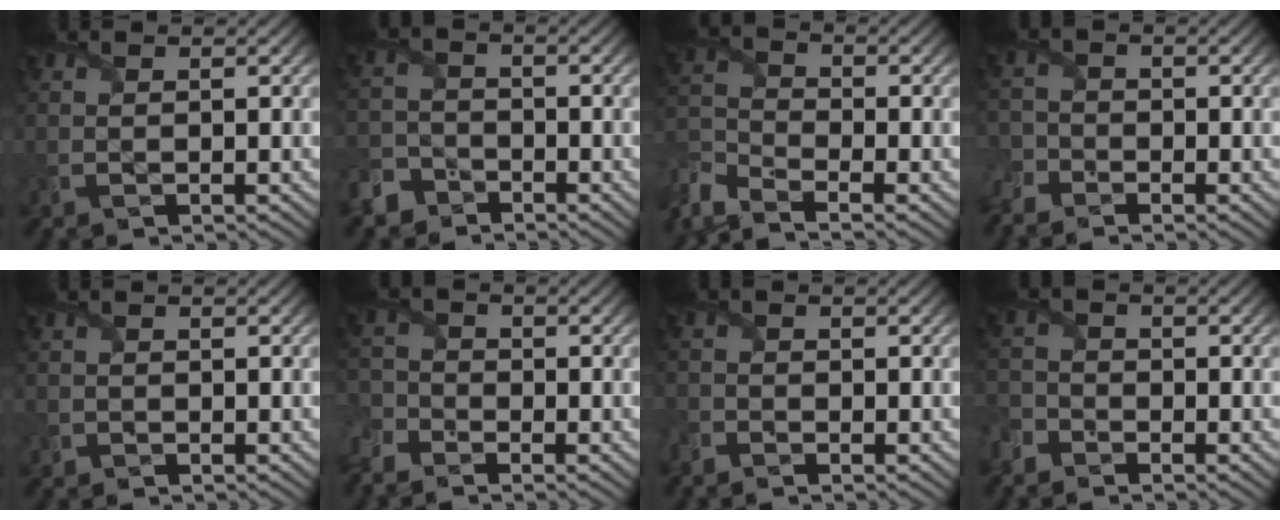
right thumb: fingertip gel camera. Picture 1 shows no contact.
{"total": 4.8, "force": [-3.8, 2.7, 1.2], "torque": [-0.035, -0.005, -0.087]}
{"total": 6.9, "force": [-5.3, 2.7, 3.5], "torque": [-0.091, -0.021, -0.121]}
{"total": 3.5, "force": [-2.8, 1.8, 0.9], "torque": [-0.026, -0.008, -0.065]}
{"total": 0.6, "force": [-0.3, 0.5, 0.0], "torque": [0.001, -0.006, -0.007]}
{"total": 4.5, "force": [-3.7, 2.2, 1.4], "torque": [-0.047, -0.015, -0.086]}
{"total": 1.6, "force": [-1.4, 0.6, 0.3], "torque": [-0.011, -0.009, -0.038]}
{"total": 2.9, "force": [-2.4, 1.6, 0.6], "torque": [-0.024, -0.007, -0.064]}